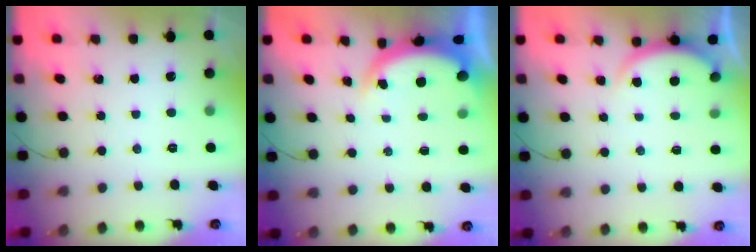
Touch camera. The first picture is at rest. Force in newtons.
{"total": 4.6, "press": 4.6, "slide": 0.3}
{"total": 2.2, "press": 2.2, "slide": 0.6}